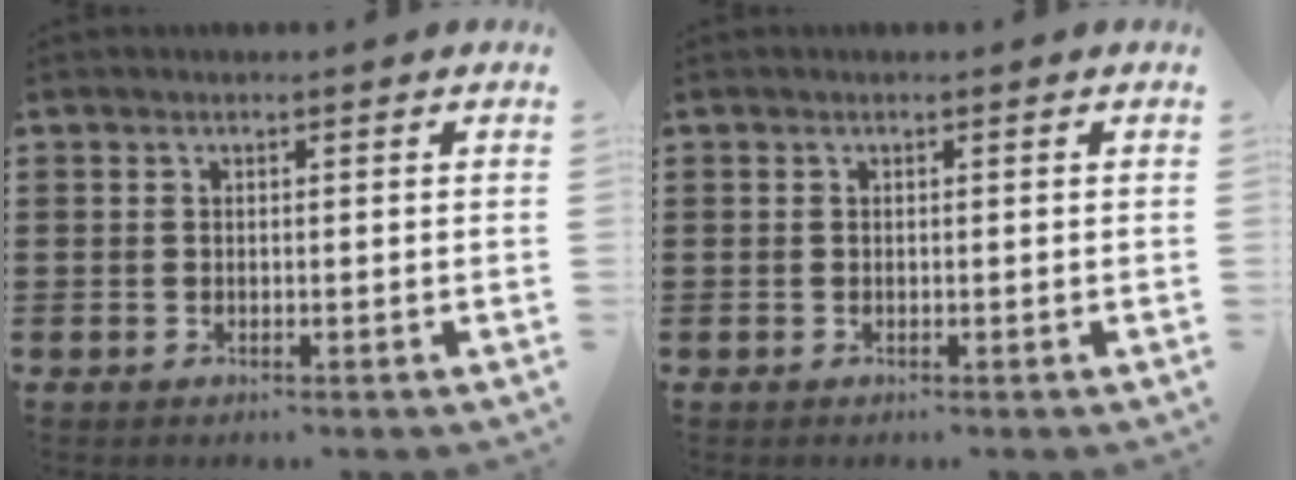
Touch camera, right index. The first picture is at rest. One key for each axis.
{"total": 0.0}